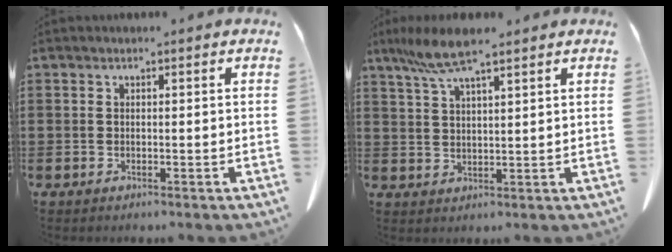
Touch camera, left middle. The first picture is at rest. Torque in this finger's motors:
{"motor_torque": [0.68, 0.15, 0.25, 0.14]}